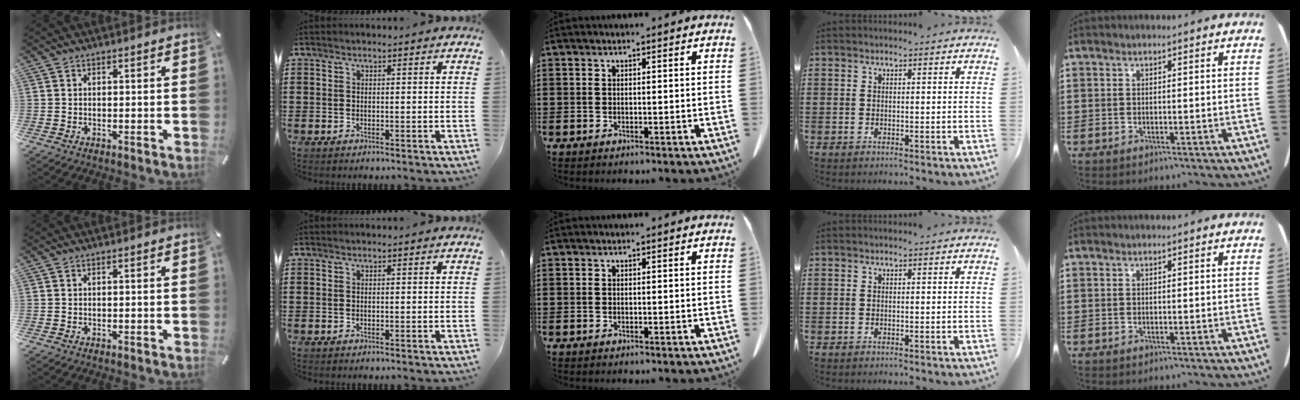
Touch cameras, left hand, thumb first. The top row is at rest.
{}